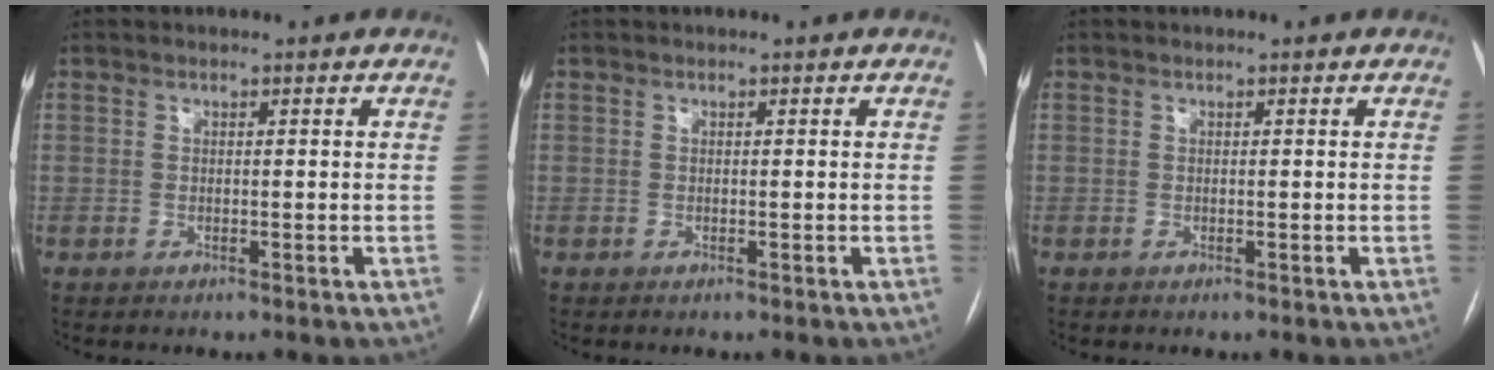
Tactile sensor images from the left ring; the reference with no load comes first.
{"total": 0.0}
{"total": 0.0}